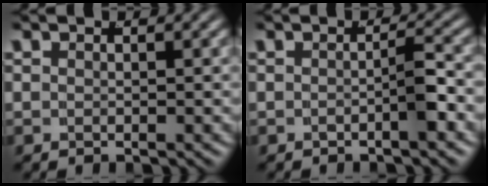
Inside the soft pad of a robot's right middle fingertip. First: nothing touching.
{"total": 1.7, "force": [-0.9, -0.2, 1.4], "torque": [-0.011, 0.006, -0.019]}